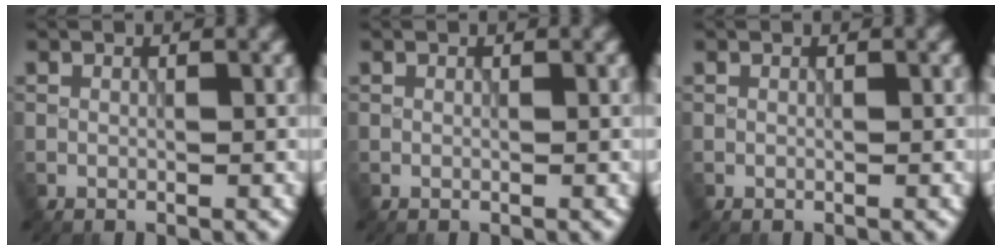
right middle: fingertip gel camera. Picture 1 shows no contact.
{"total": 0.0}
{"total": 0.0}